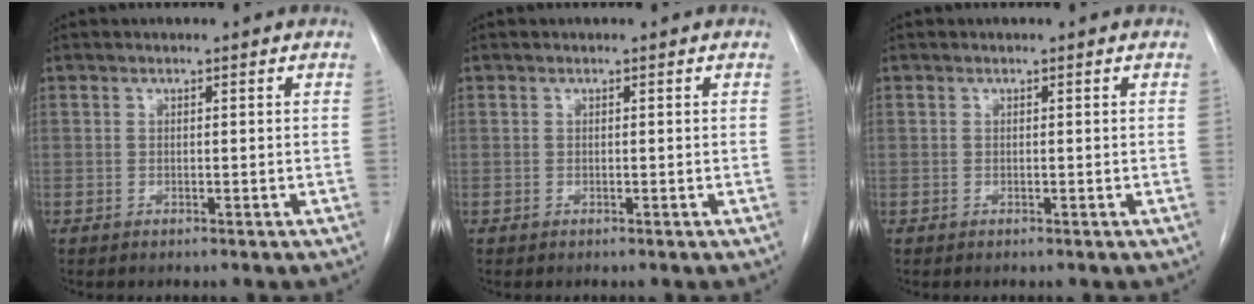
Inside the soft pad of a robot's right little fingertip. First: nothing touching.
{"total": 0.0}
{"total": 0.0}